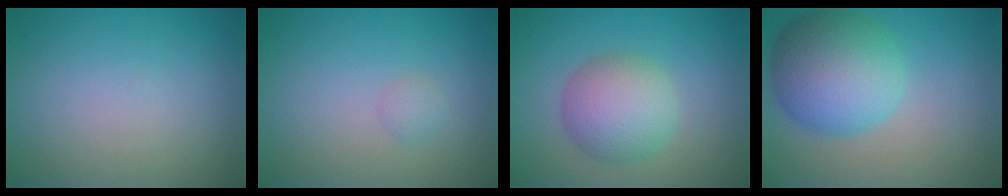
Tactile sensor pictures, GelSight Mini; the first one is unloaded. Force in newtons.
{"total": 0.8, "press": 0.8, "slide": 0.1}
{"total": 5.5, "press": 5.5, "slide": 0.1}
{"total": 8.9, "press": 8.9, "slide": 0.2}